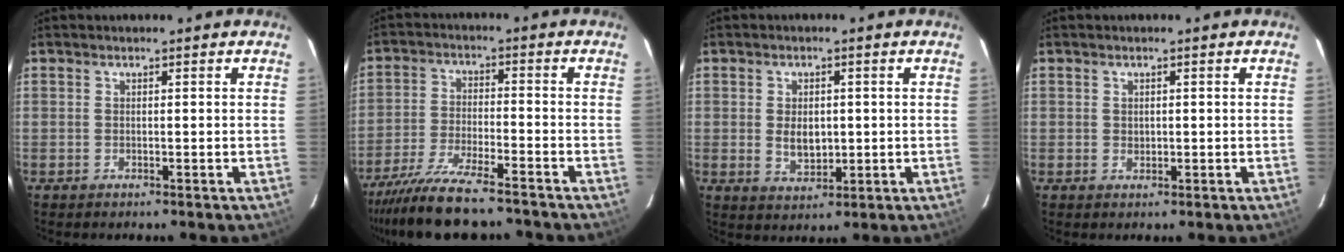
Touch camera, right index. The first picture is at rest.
{"total": 13.9, "force": [-11.9, 2.2, 6.9], "torque": [-0.155, -0.032, -0.205]}
{"total": 5.1, "force": [0.1, 3.2, 3.9], "torque": [-0.069, -0.003, 0.009]}
{"total": 1.0, "force": [0.3, 0.8, 0.6], "torque": [-0.008, 0.003, 0.005]}